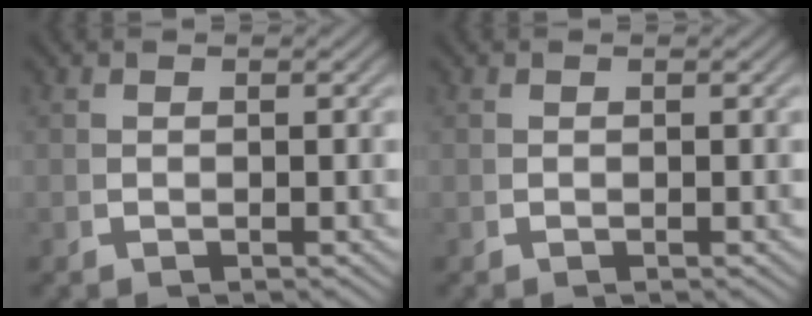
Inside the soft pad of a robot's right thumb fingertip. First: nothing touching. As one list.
[{"total": 0.0}]